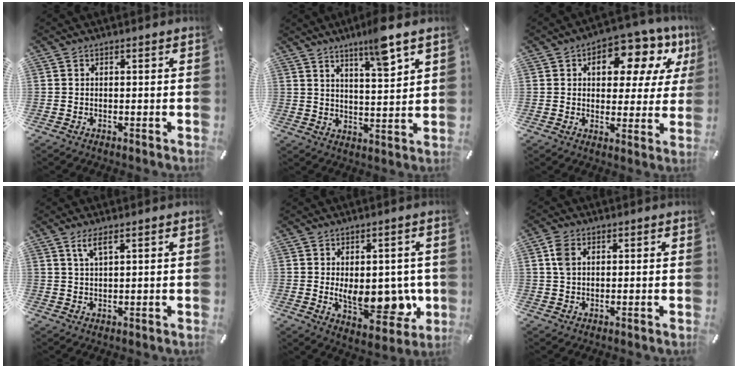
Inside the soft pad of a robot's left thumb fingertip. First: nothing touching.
{"total": 8.3, "force": [6.4, 0.8, 5.2], "torque": [-0.085, -0.038, 0.106]}
{"total": 12.6, "force": [6.0, 7.3, 8.4], "torque": [-0.109, -0.028, 0.099]}
{"total": 3.5, "force": [2.0, 0.8, 2.8], "torque": [-0.062, 0.003, 0.034]}
{"total": 13.1, "force": [-1.3, 7.7, 10.5], "torque": [-0.130, -0.010, -0.014]}
{"total": 4.1, "force": [1.3, 2.8, 2.7], "torque": [-0.065, 0.007, 0.021]}